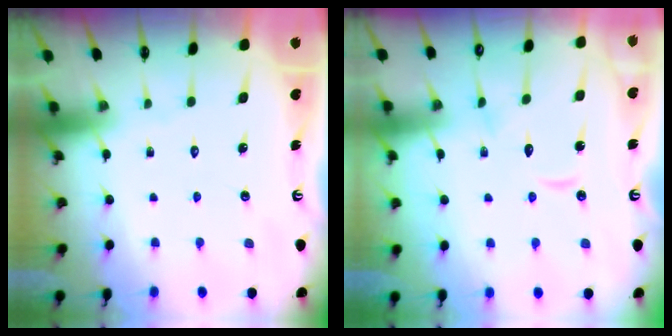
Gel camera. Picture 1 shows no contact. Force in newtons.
{"total": 10.4, "press": 10.4, "slide": 1.1}